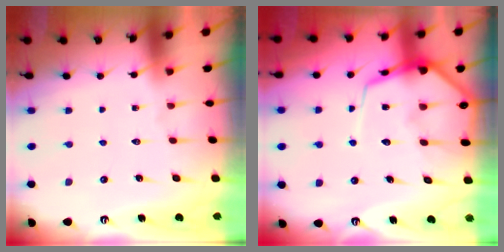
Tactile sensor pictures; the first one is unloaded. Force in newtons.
{"total": 13.1, "press": 13.0, "slide": 1.3}